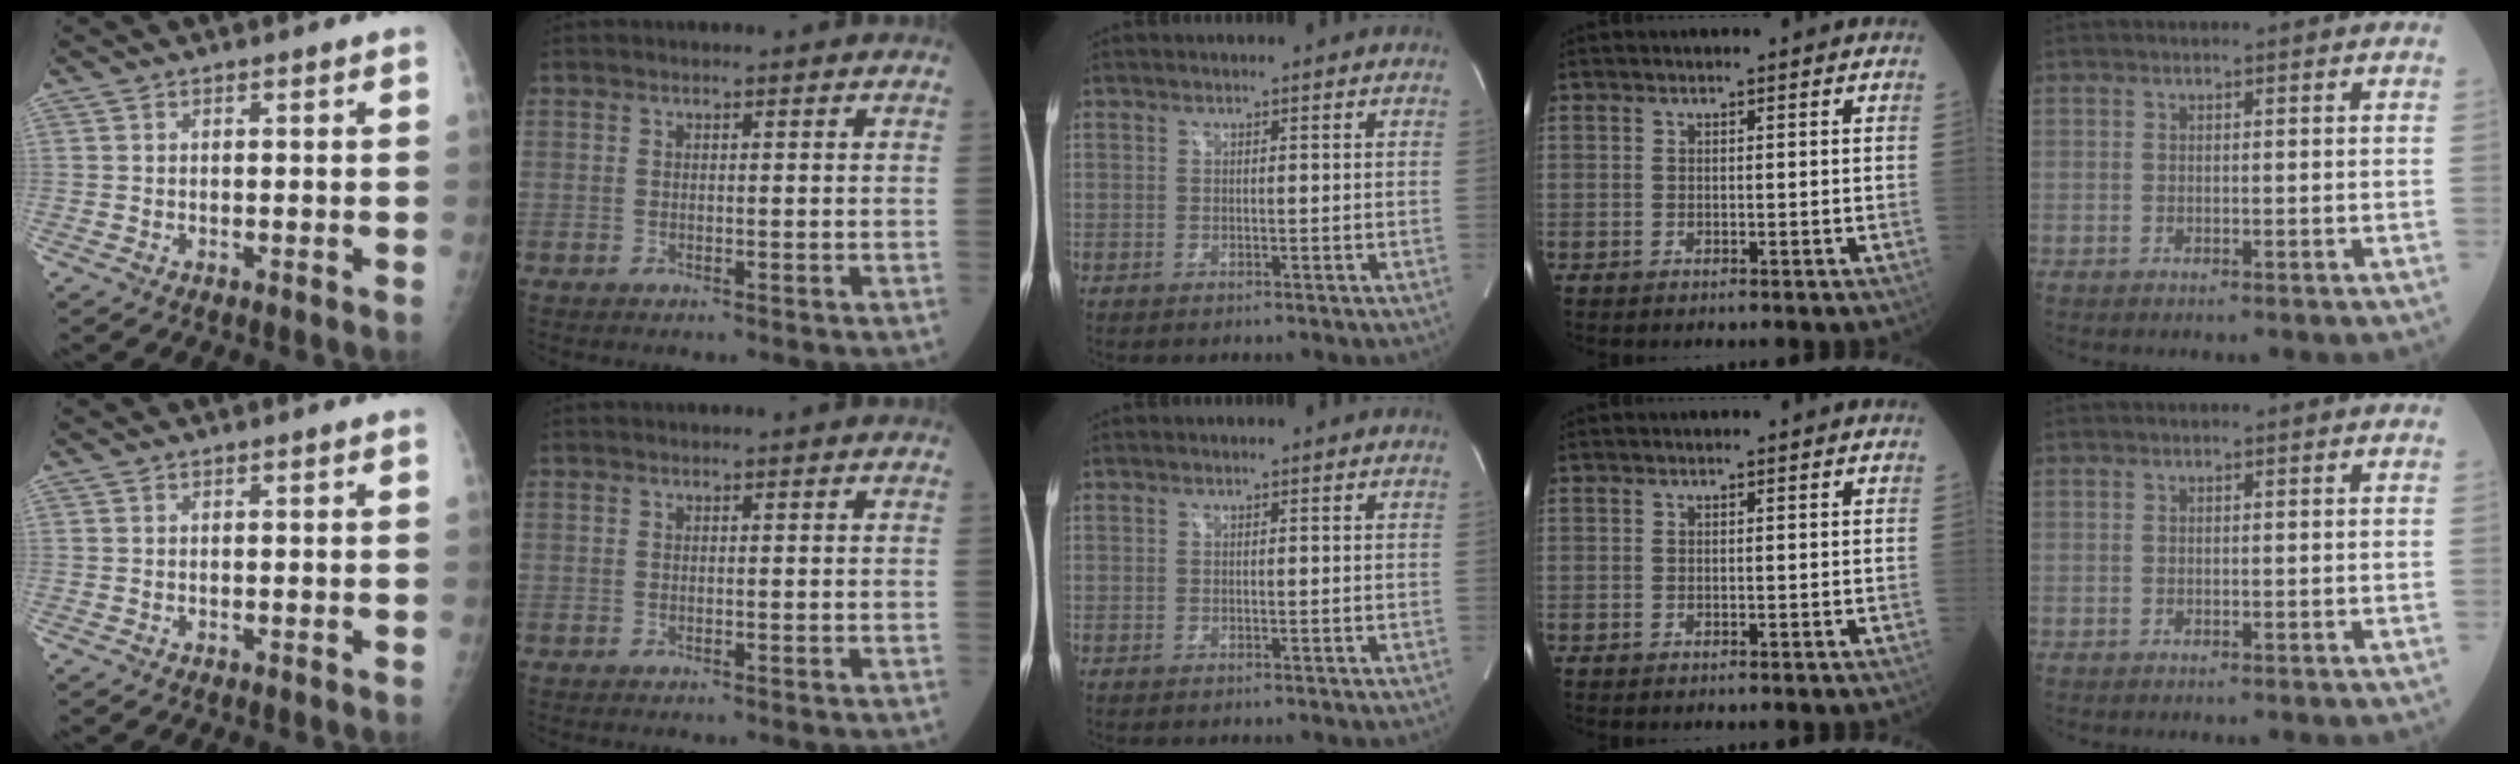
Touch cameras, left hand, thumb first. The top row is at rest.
{}